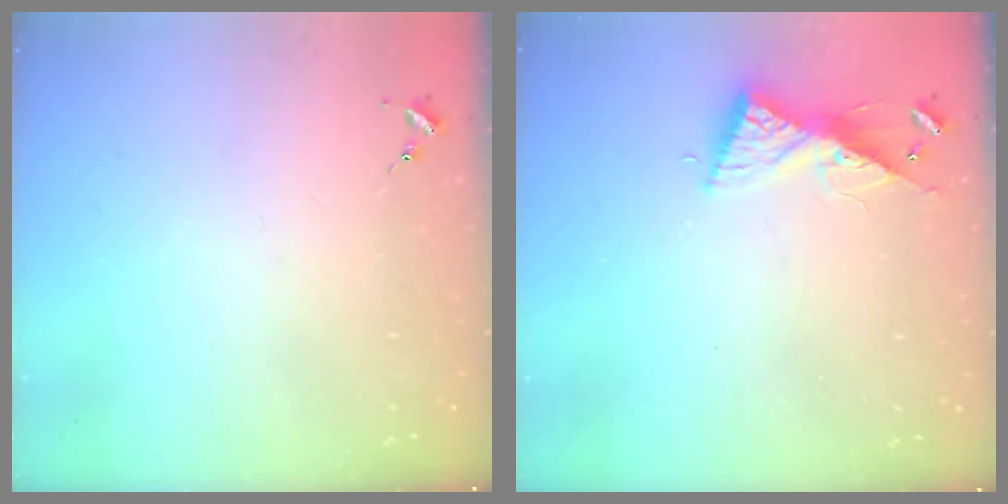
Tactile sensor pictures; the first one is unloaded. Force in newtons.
{"total": 8.7, "press": 8.7, "slide": 0.3}